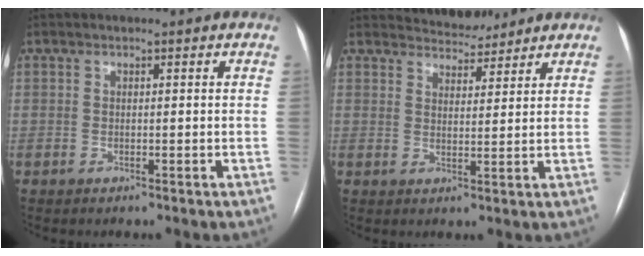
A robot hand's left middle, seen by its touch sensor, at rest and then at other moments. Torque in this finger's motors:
{"motor_torque": [0.00, -0.06, -0.03, -0.01]}